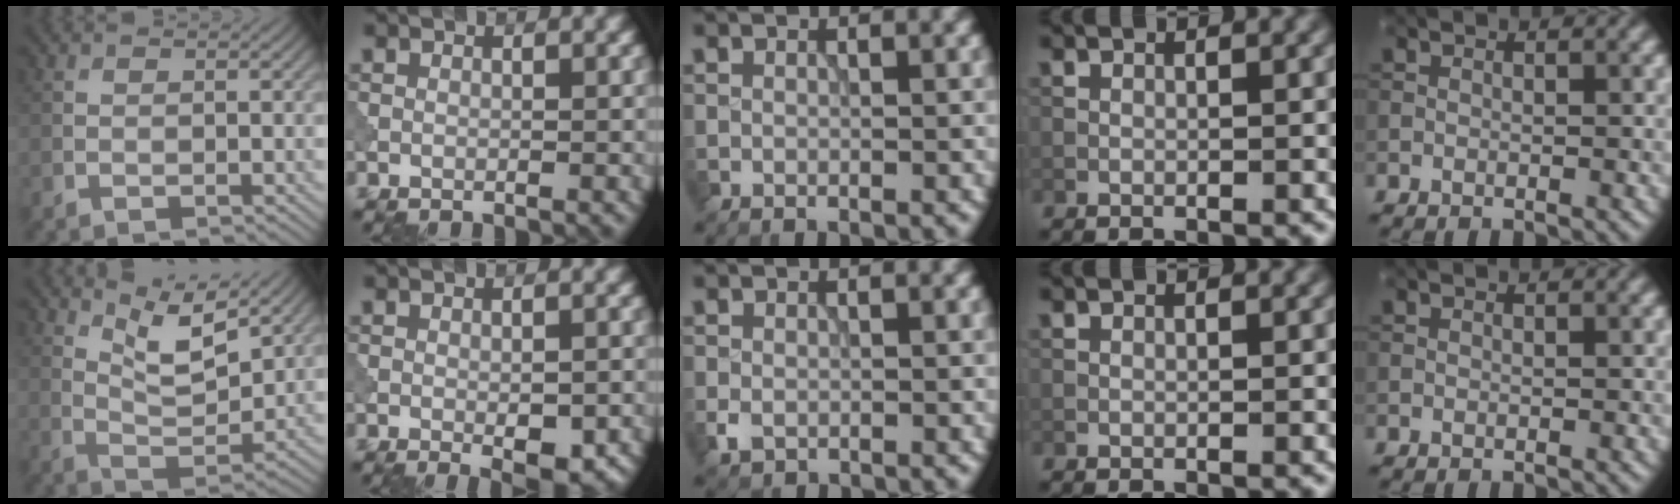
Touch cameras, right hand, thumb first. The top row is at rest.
{"thumb": {"total": 7.4, "force": [5.2, 2.0, 4.8], "torque": [-0.098, -0.010, 0.098]}, "index": {"total": 3.2, "force": [-1.1, 1.2, 2.8], "torque": [-0.039, -0.006, -0.010]}, "middle": {"total": 1.5, "force": [-0.5, 1.1, 0.8], "torque": [-0.018, -0.005, -0.013]}}